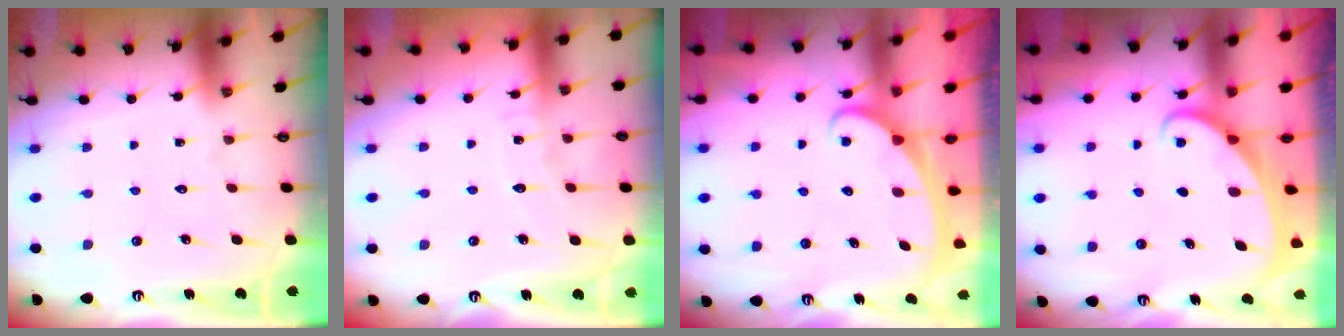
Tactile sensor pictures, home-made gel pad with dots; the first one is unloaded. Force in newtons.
{"total": 5.2, "press": 5.2, "slide": 0.5}
{"total": 2.4, "press": 2.4, "slide": 0.3}
{"total": 1.7, "press": 1.7, "slide": 0.2}